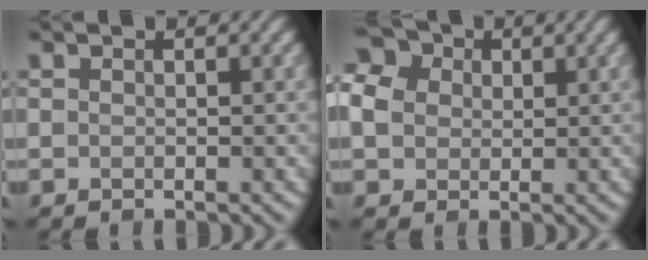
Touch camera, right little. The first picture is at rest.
{"total": 6.2, "force": [1.5, 5.1, 3.3], "torque": [-0.090, 0.030, 0.020]}